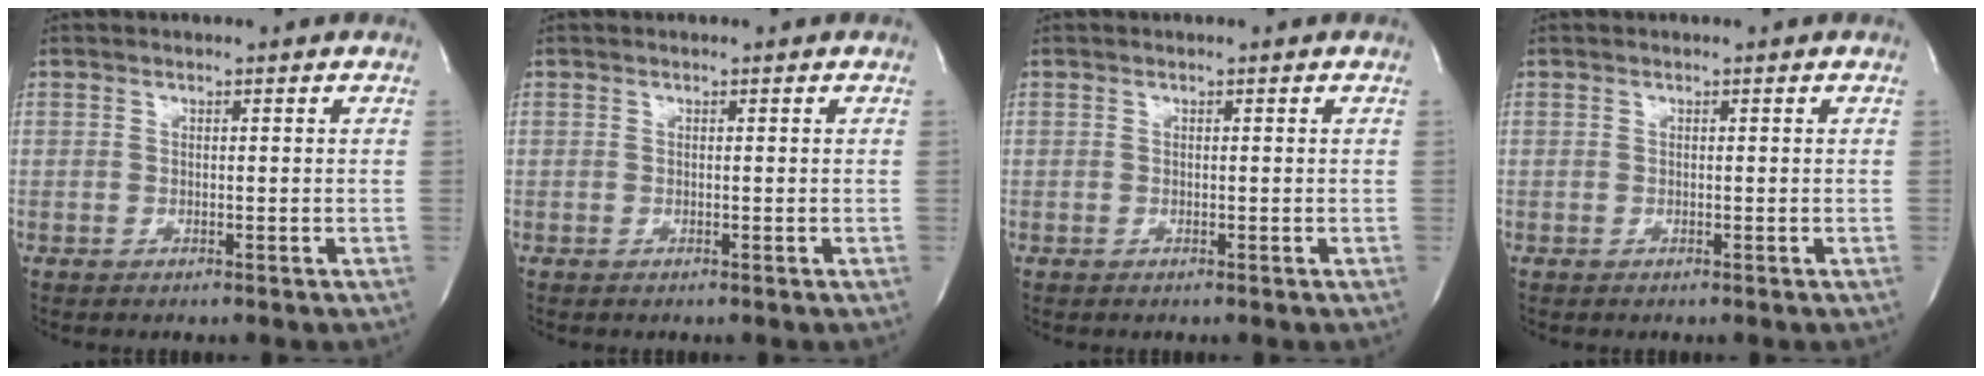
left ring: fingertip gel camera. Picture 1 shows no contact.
{"total": 0.0}
{"total": 0.0}
{"total": 0.0}